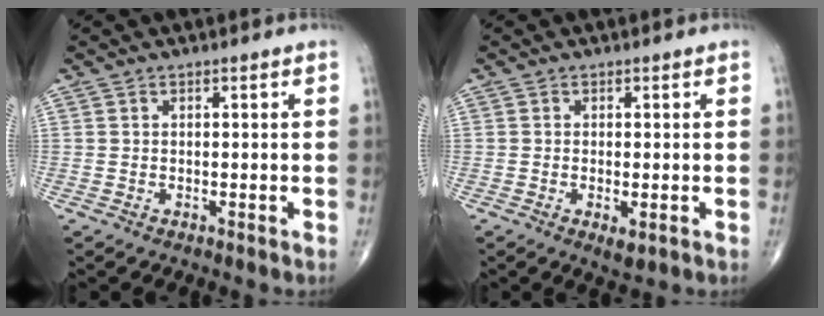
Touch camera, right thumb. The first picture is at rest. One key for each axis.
{"total": 2.4, "fx": -0.8, "fy": 0.9, "fz": 2.1, "tx": -0.039, "ty": -0.007, "tz": -0.012}